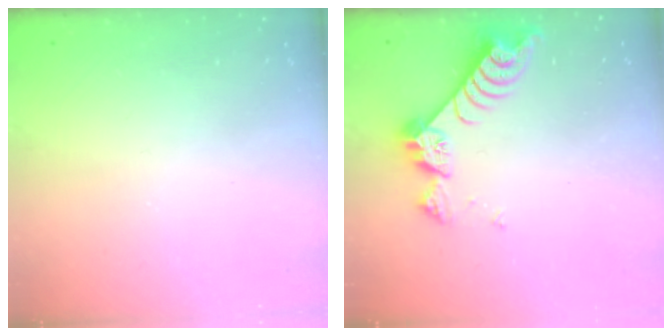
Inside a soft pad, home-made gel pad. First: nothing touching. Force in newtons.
{"total": 8.8, "press": 8.8, "slide": 0.8}